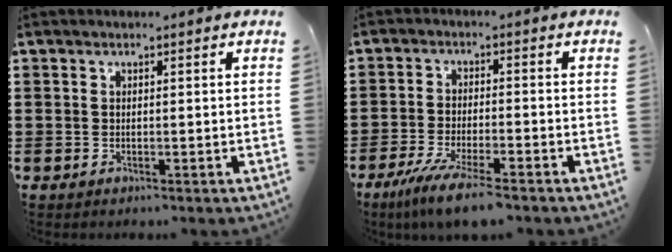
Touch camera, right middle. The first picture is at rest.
{"total": 6.0, "force": [-4.9, 0.1, 3.6], "torque": [-0.077, -0.018, -0.092]}